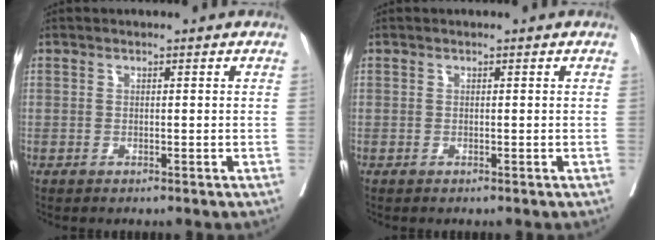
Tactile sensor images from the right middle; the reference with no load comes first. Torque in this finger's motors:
{"motor_torque": [0.00, 0.00, 0.00, 0.00]}